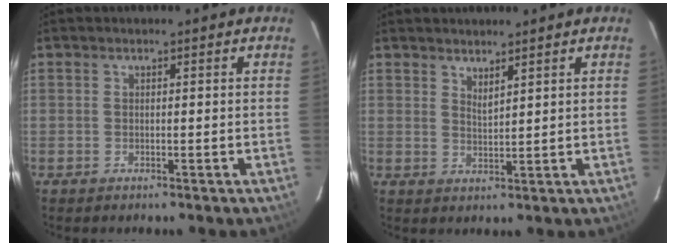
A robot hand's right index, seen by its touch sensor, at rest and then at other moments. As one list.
[{"total": 2.4, "force": [2.1, 0.3, 1.2], "torque": [-0.021, -0.002, 0.035]}]